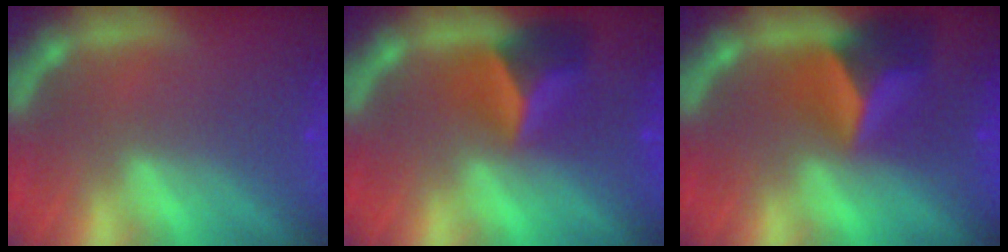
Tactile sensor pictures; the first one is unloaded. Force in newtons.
{"total": 4.9}
{"total": 6.0}